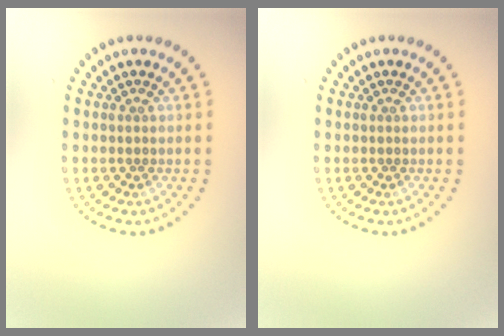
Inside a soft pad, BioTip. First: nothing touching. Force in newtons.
{"total": 0.0}